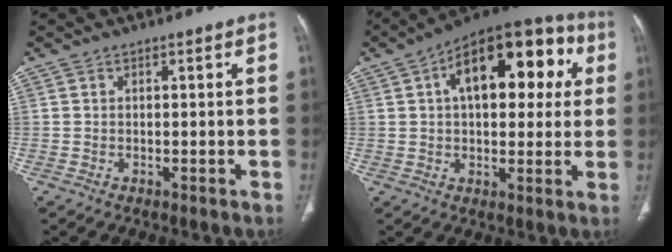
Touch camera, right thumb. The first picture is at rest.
{"total": 21.6, "force": [6.1, 11.3, 17.4], "torque": [-0.209, 0.034, 0.082]}